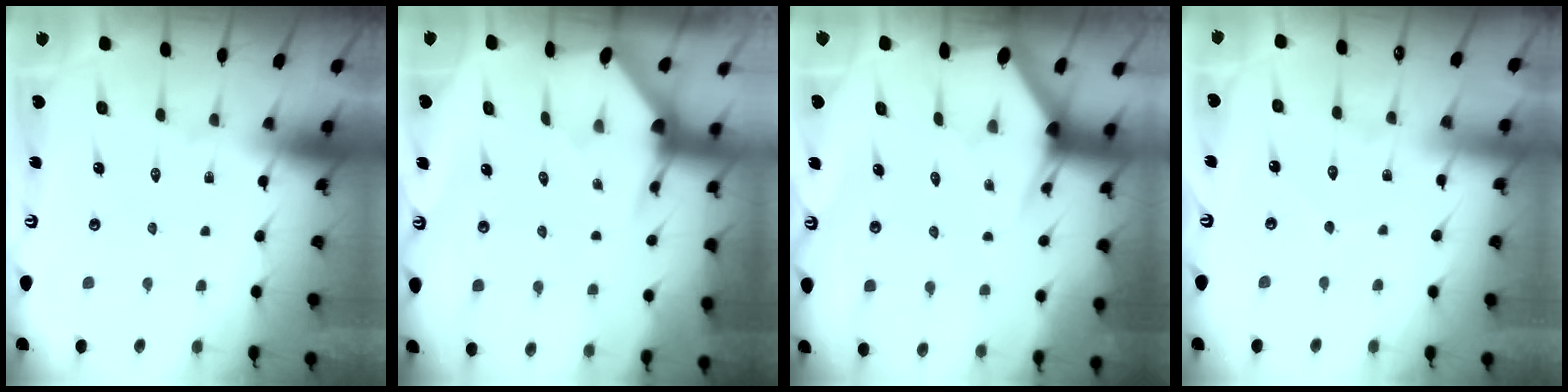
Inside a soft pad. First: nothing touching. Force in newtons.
{"total": 3.1, "press": 3.1, "slide": 0.2}
{"total": 3.1, "press": 3.1, "slide": 0.1}
{"total": 3.5, "press": 3.5, "slide": 0.4}